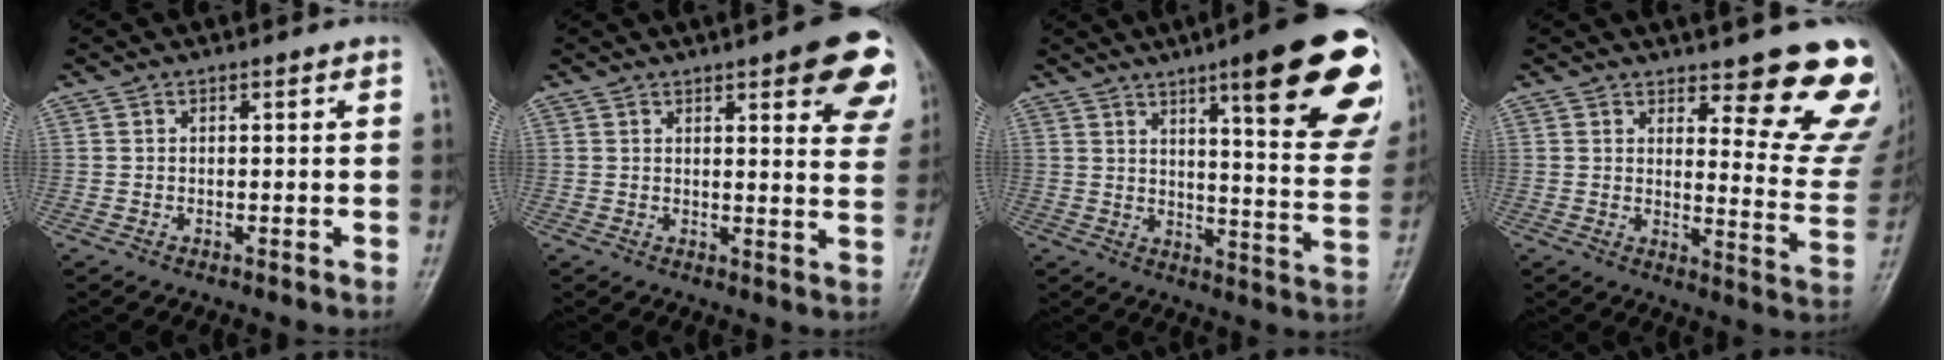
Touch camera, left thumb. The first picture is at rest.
{"total": 12.8, "force": [6.7, 3.8, 10.2], "torque": [-0.086, -0.026, 0.072]}
{"total": 23.8, "force": [12.3, 4.9, 19.7], "torque": [-0.230, -0.048, 0.161]}
{"total": 14.6, "force": [10.6, 4.2, 9.2], "torque": [-0.062, -0.086, 0.125]}